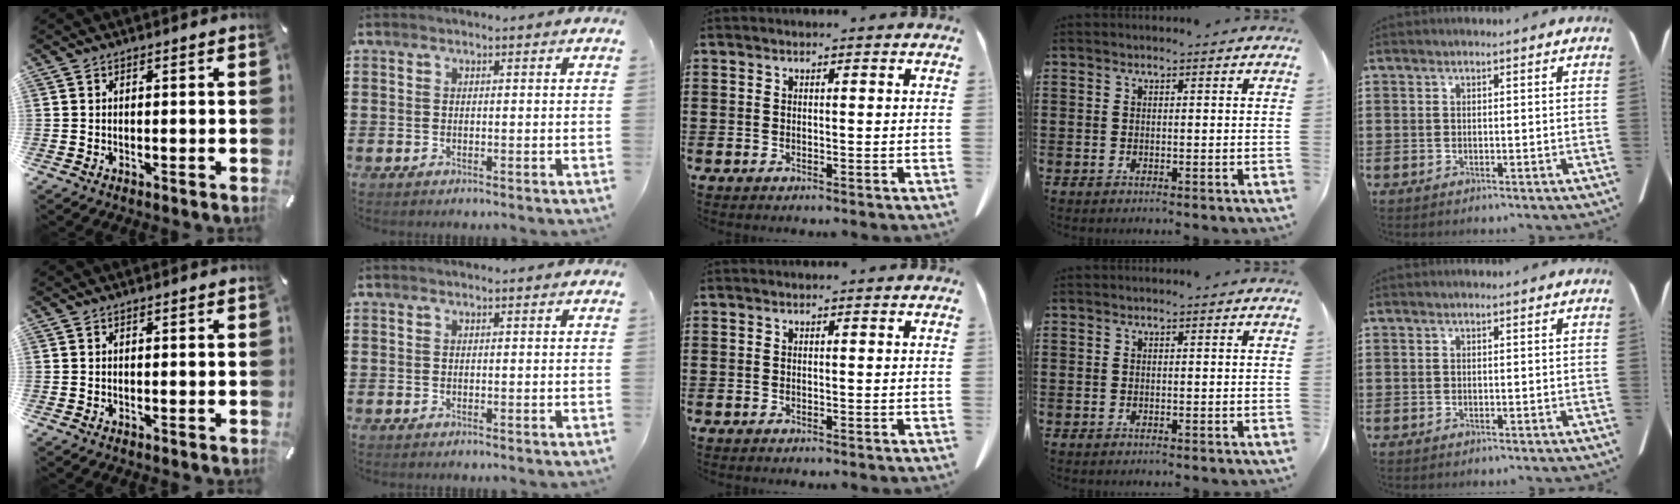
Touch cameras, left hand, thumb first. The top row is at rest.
{}